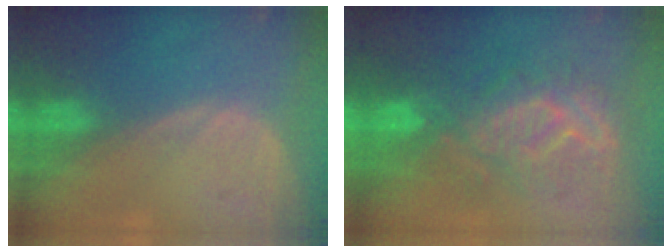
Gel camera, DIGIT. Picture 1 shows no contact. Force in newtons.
{"total": 9.2, "press": 9.2, "slide": 0.2}